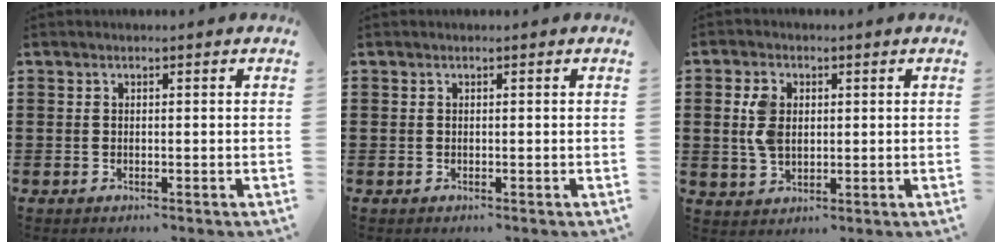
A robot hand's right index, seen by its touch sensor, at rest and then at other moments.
{"total": 0.0}
{"total": 5.1, "force": [0.8, 3.4, 3.8], "torque": [-0.097, 0.007, 0.009]}